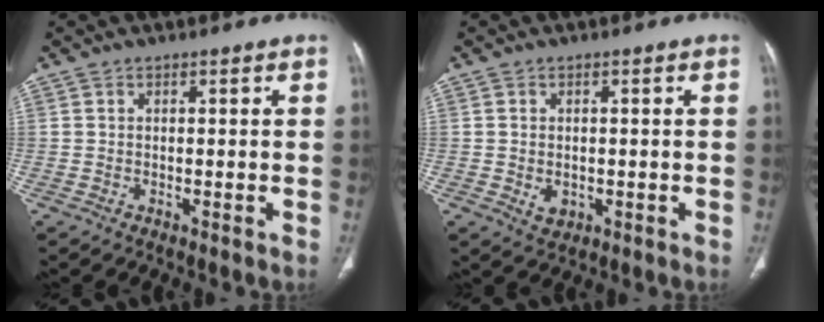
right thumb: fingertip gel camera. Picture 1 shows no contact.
{"total": 2.7, "force": [-0.4, 2.1, 1.7], "torque": [-0.023, -0.002, 0.002]}